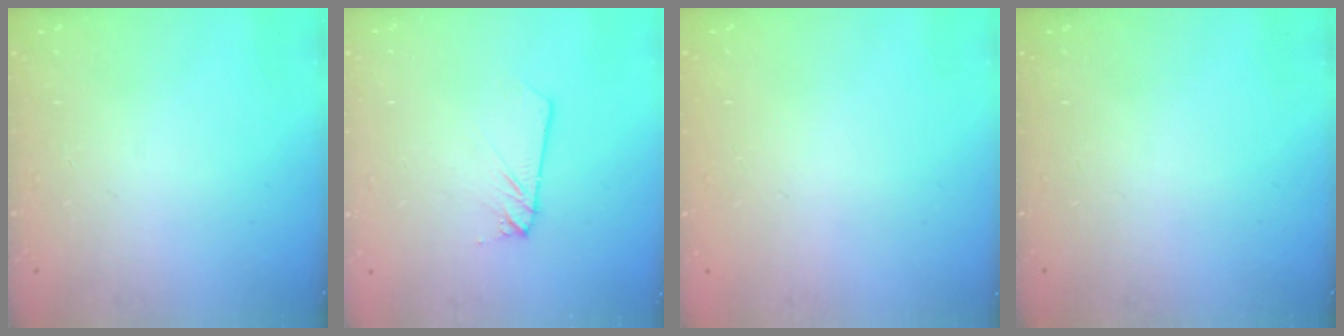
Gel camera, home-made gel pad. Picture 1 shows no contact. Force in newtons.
{"total": 2.3, "press": 2.3, "slide": 0.1}
{"total": 0.0}
{"total": 0.0}